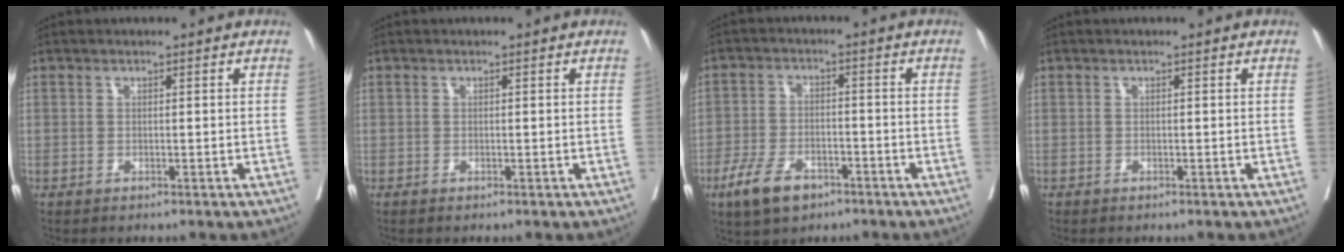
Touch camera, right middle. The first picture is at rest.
{"total": 0.0}
{"total": 7.1, "force": [-4.5, 3.5, 4.3], "torque": [-0.091, -0.004, -0.078]}
{"total": 0.0}